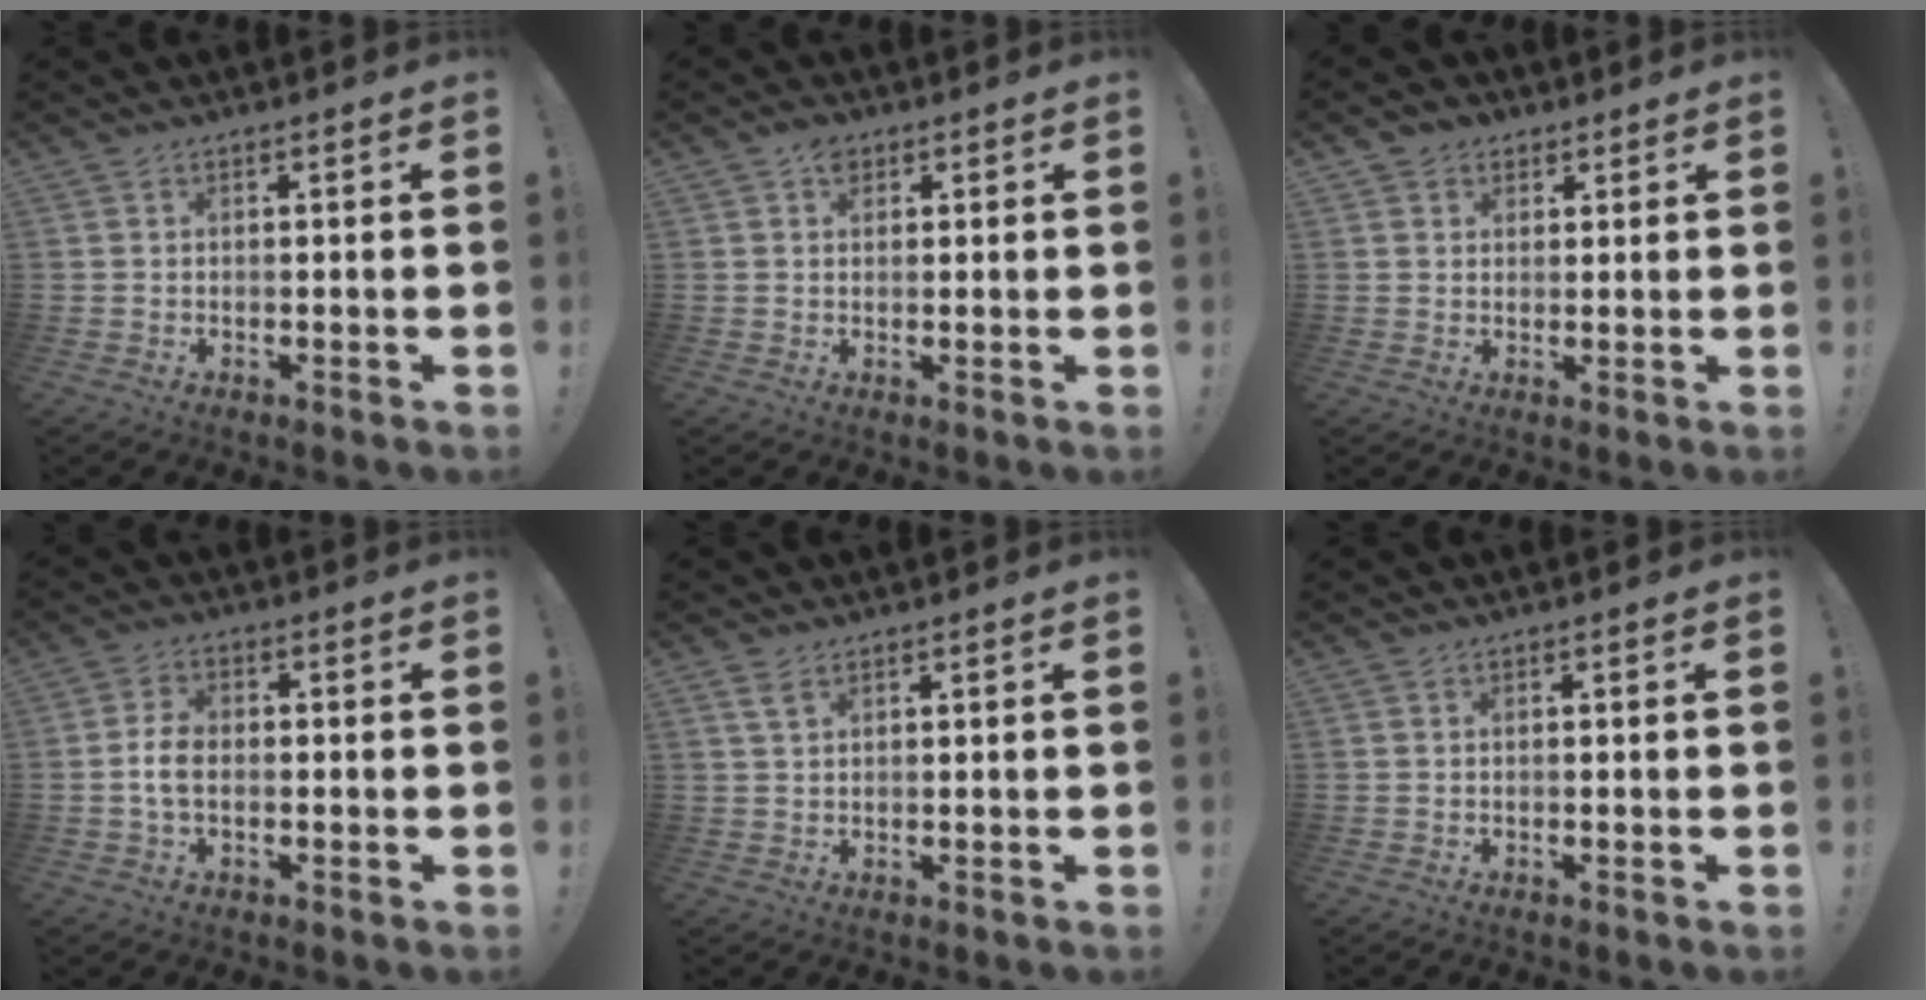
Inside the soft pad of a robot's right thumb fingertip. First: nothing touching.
{"total": 3.3, "force": [1.5, 2.4, 1.7], "torque": [-0.017, -0.004, 0.025]}
{"total": 3.8, "force": [1.8, 3.3, 0.7], "torque": [-0.003, -0.006, 0.031]}
{"total": 5.5, "force": [-0.8, 3.3, 4.4], "torque": [-0.078, 0.006, -0.015]}
{"total": 2.8, "force": [1.7, 1.2, 1.9], "torque": [-0.034, -0.005, 0.031]}
{"total": 0.0}